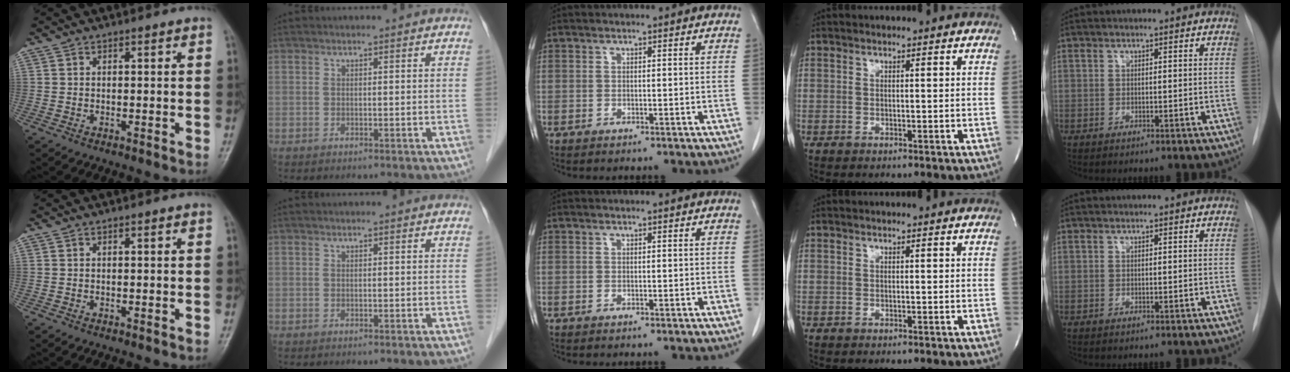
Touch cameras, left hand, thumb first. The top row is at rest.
{}